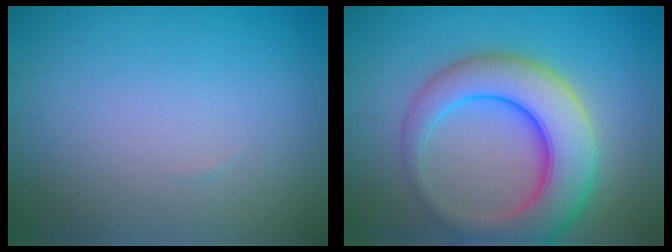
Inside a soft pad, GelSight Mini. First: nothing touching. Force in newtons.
{"total": 8.4, "press": 8.4, "slide": 0.2}